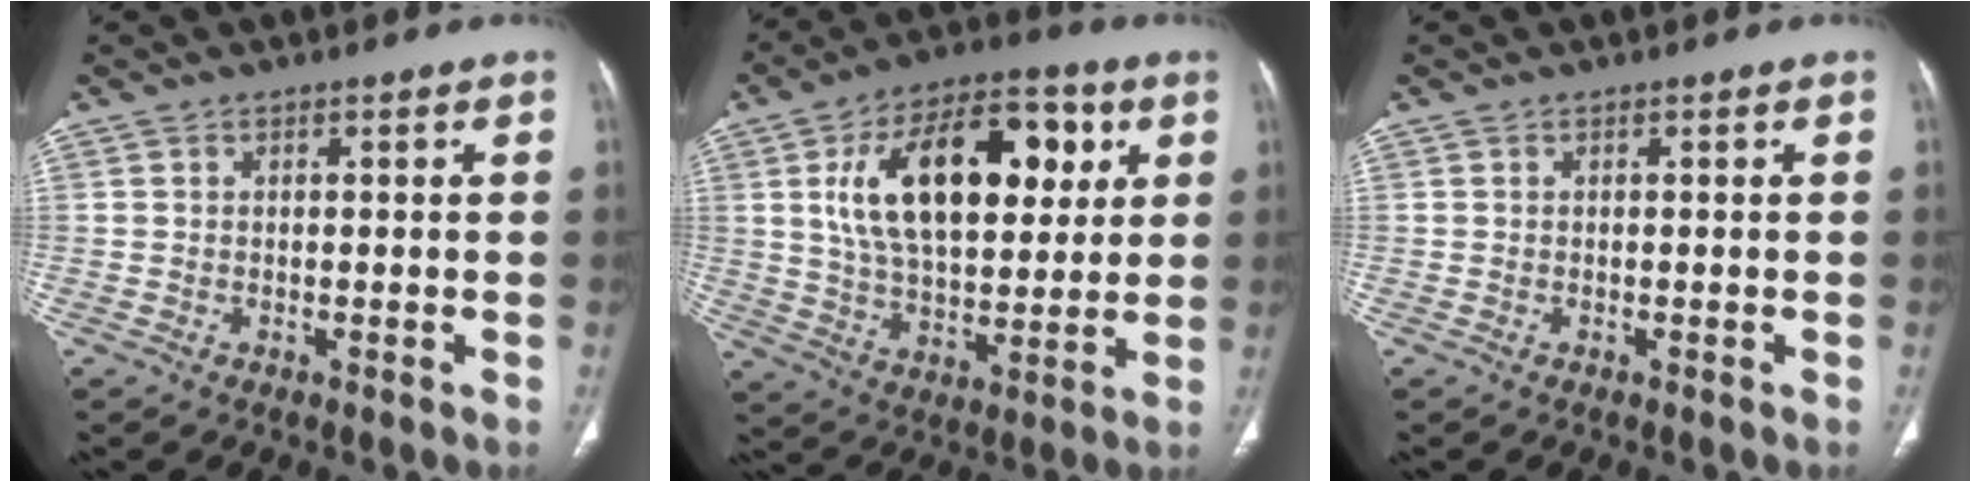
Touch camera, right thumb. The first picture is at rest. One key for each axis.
{"total": 23.5, "fx": 6.9, "fy": 12.3, "fz": 18.8, "tx": -0.279, "ty": -0.008, "tz": 0.111}
{"total": 0.0}